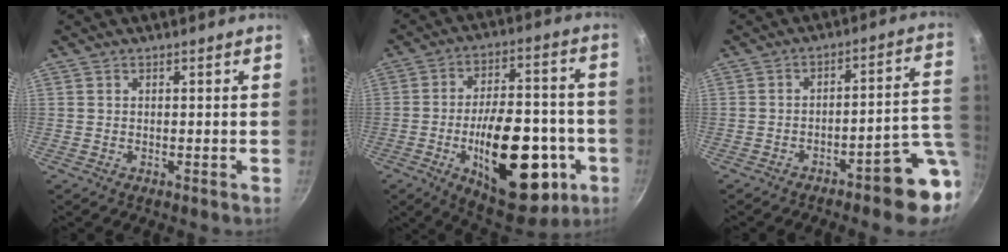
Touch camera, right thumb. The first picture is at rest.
{"total": 25.0, "force": [-7.4, 12.3, 20.5], "torque": [-0.263, 0.033, -0.093]}
{"total": 11.3, "force": [-4.1, 3.0, 10.1], "torque": [-0.100, 0.038, -0.055]}